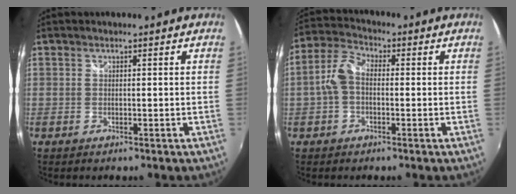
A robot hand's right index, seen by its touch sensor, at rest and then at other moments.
{"total": 5.8, "force": [-0.9, 3.8, 4.3], "torque": [-0.094, 0.019, -0.019]}